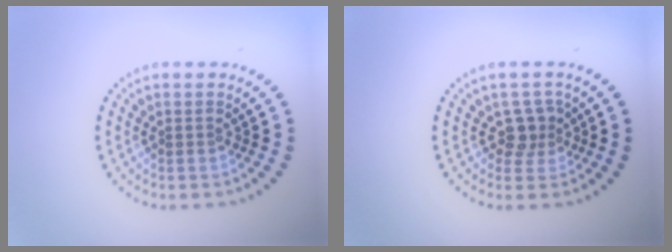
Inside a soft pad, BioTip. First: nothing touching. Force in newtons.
{"total": 2.2, "press": 1.9, "slide": 1.1}